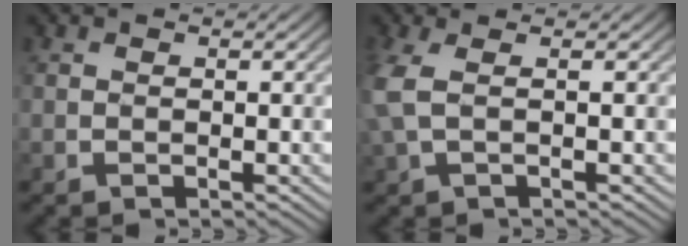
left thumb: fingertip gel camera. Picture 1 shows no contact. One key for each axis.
{"total": 4.0, "fx": 0.2, "fy": 1.8, "fz": 3.5, "tx": -0.111, "ty": 0.006, "tz": 0.001}